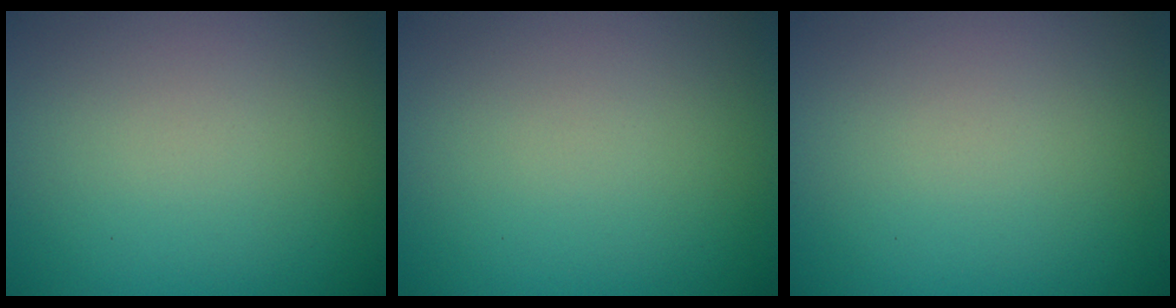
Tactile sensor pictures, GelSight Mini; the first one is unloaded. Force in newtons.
{"total": 0.0}
{"total": 0.0}